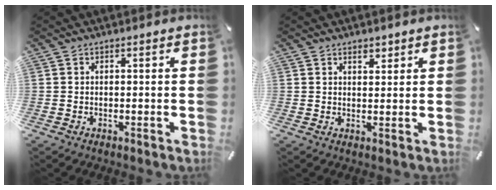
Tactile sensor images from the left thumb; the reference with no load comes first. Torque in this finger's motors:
{"motor_torque": [0.84, 0.63, -0.02, -0.03, 0.12]}